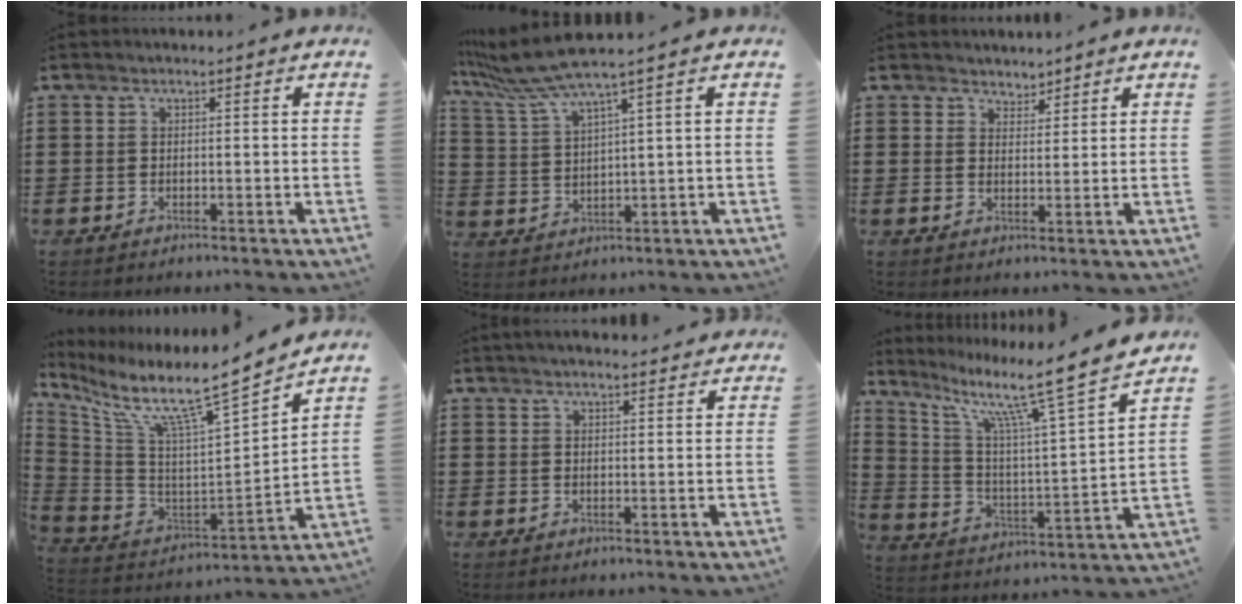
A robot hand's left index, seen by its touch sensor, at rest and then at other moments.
{"total": 6.3, "force": [4.8, -0.2, 4.1], "torque": [-0.115, -0.021, 0.079]}
{"total": 2.3, "force": [2.1, 0.9, -0.4], "torque": [0.000, 0.001, 0.040]}
{"total": 10.1, "force": [8.1, 0.5, 6.0], "torque": [-0.141, -0.073, 0.124]}
{"total": 2.2, "force": [2.1, 0.0, 0.5], "torque": [-0.014, -0.001, 0.040]}
{"total": 11.9, "force": [9.1, 0.3, 7.7], "torque": [-0.160, -0.070, 0.135]}